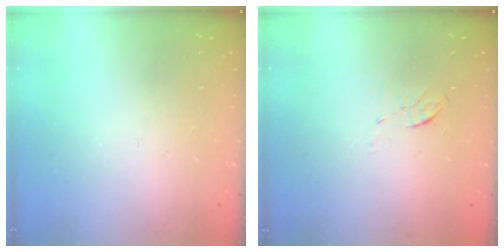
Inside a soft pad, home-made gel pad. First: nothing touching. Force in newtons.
{"total": 4.0, "press": 3.7, "slide": 1.3}